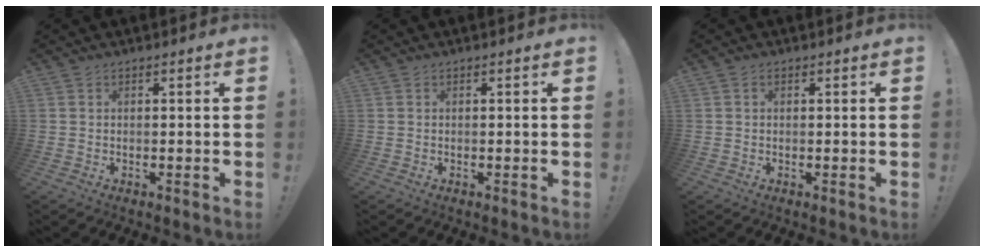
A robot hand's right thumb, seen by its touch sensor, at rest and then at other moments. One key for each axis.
{"total": 0.0}
{"total": 0.7, "fx": 0.2, "fy": 0.5, "fz": 0.4, "tx": -0.009, "ty": 0.003, "tz": 0.003}